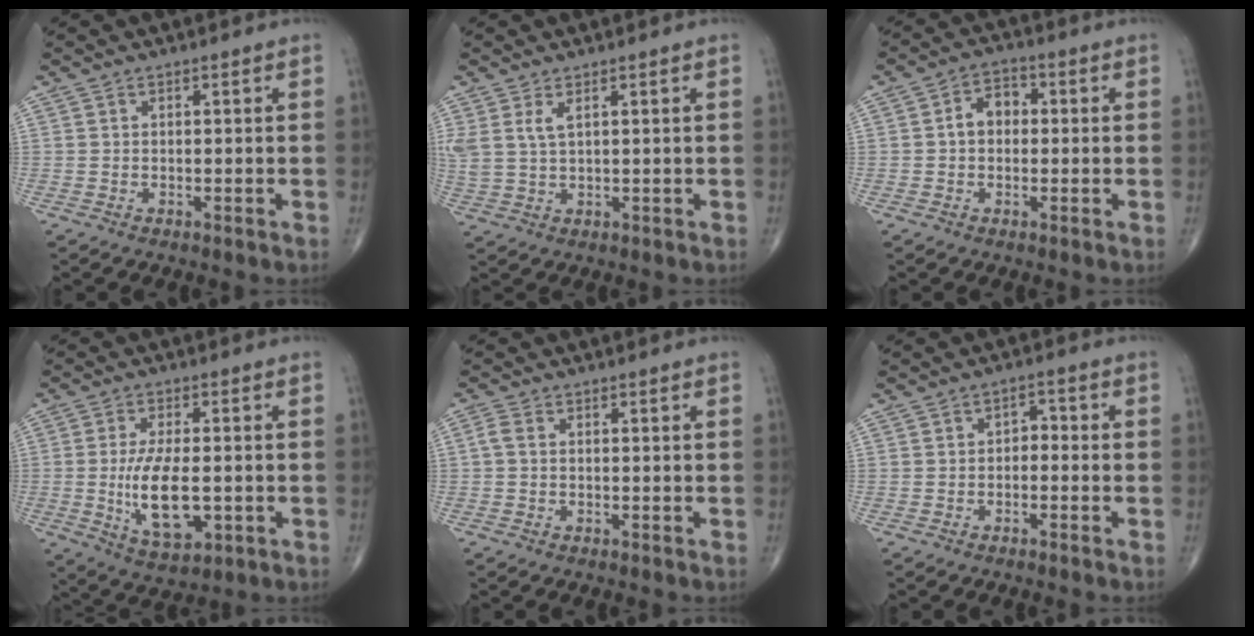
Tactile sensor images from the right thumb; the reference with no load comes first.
{"total": 4.3, "force": [1.9, 1.7, 3.4], "torque": [-0.086, -0.001, 0.048]}
{"total": 5.2, "force": [0.1, 3.8, 3.4], "torque": [-0.043, 0.020, -0.008]}
{"total": 11.6, "force": [-1.6, 5.3, 10.2], "torque": [-0.179, -0.010, -0.019]}
{"total": 1.7, "force": [0.0, 1.0, 1.3], "torque": [-0.030, 0.003, -0.004]}
{"total": 2.5, "force": [-0.8, 1.7, 1.7], "torque": [-0.008, 0.020, -0.022]}